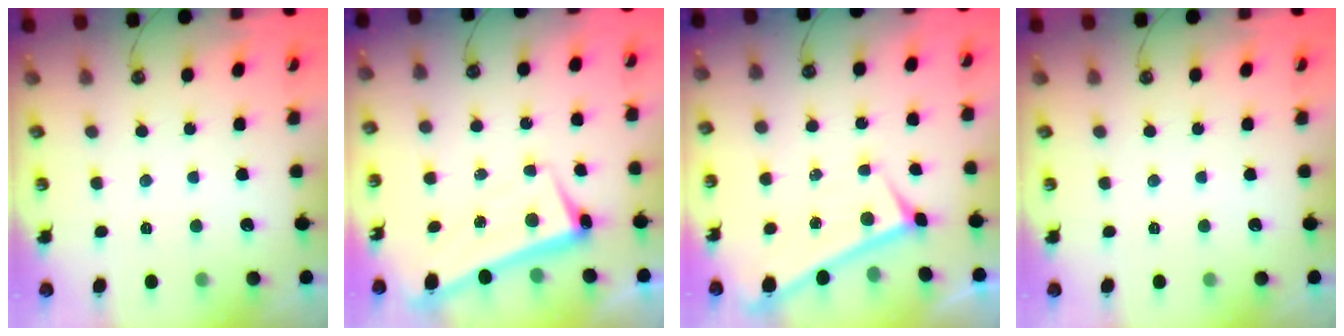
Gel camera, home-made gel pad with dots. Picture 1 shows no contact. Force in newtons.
{"total": 3.9, "press": 3.8, "slide": 0.8}
{"total": 0.0}
{"total": 0.0}